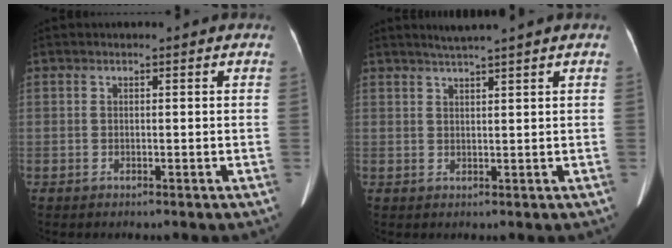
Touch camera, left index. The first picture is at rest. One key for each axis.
{"total": 3.2, "fx": 2.6, "fy": -1.0, "fz": 1.4, "tx": -0.023, "ty": 0.008, "tz": 0.051}